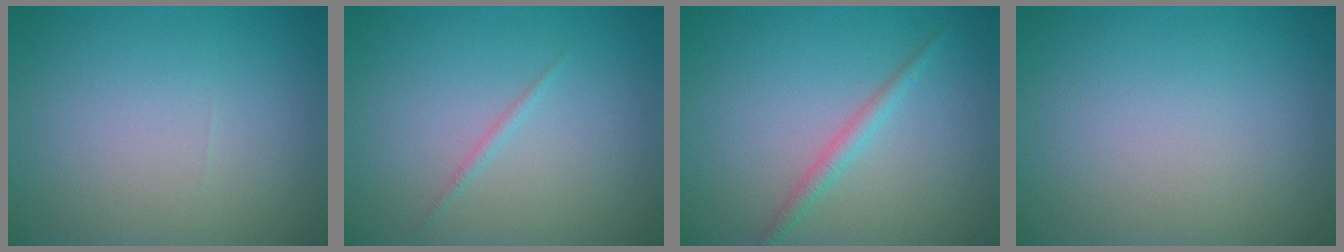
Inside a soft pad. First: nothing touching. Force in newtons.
{"total": 0.6, "press": 0.6, "slide": 0.0}
{"total": 1.6, "press": 1.6, "slide": 0.0}
{"total": 0.0}